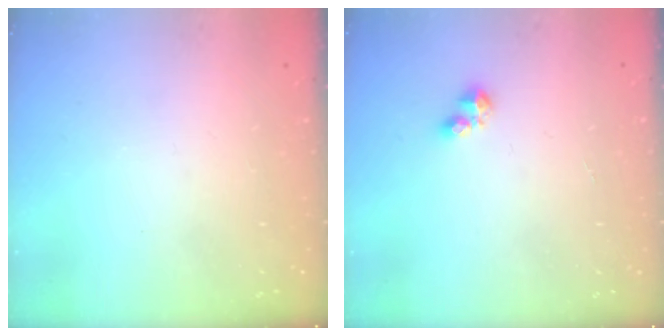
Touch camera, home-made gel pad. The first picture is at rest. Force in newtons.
{"total": 2.7, "press": 2.6, "slide": 0.5}